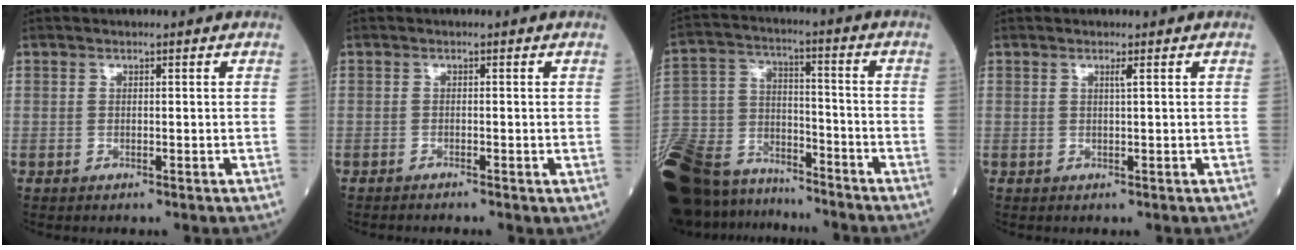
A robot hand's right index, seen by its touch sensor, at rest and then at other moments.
{"total": 2.0, "force": [-1.6, -0.2, 1.2], "torque": [-0.022, -0.001, -0.029]}
{"total": 26.1, "force": [-21.2, 10.4, 11.1], "torque": [-0.331, -0.035, -0.361]}
{"total": 0.8, "force": [0.3, -0.3, 0.7], "torque": [-0.018, -0.003, 0.008]}